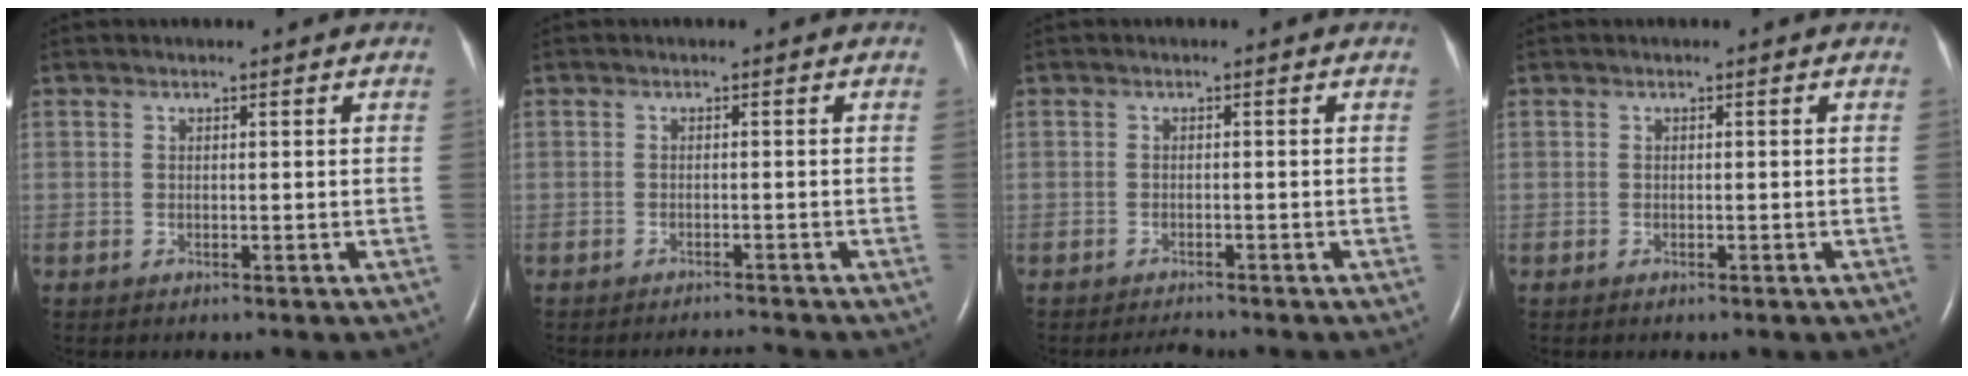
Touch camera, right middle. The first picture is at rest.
{"total": 2.2, "force": [-2.1, -0.7, 0.0], "torque": [-0.001, -0.011, -0.029]}
{"total": 1.7, "force": [-1.7, 0.0, 0.3], "torque": [-0.011, -0.009, -0.024]}
{"total": 0.7, "force": [-0.5, 0.2, 0.5], "torque": [-0.011, -0.002, -0.003]}